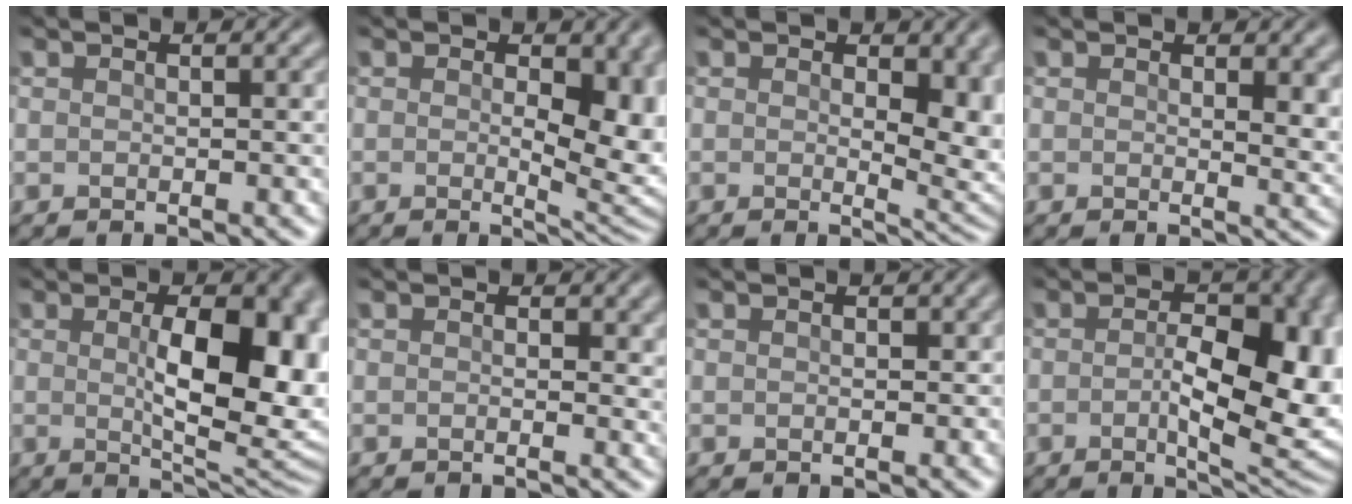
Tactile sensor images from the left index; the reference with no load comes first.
{"total": 6.7, "force": [-0.2, 3.0, 6.0], "torque": [-0.060, -0.009, 0.004]}
{"total": 6.4, "force": [0.4, 3.0, 5.6], "torque": [-0.048, -0.012, 0.016]}
{"total": 3.4, "force": [1.2, 1.3, 3.0], "torque": [-0.030, -0.003, 0.024]}
{"total": 11.3, "force": [0.6, 4.4, 10.4], "torque": [-0.126, -0.003, 0.018]}
{"total": 1.2, "force": [0.0, 0.5, 1.1], "torque": [-0.009, -0.001, -0.003]}
{"total": 0.0}
{"total": 10.3, "force": [-0.9, 4.9, 9.0], "torque": [-0.101, -0.003, -0.014]}